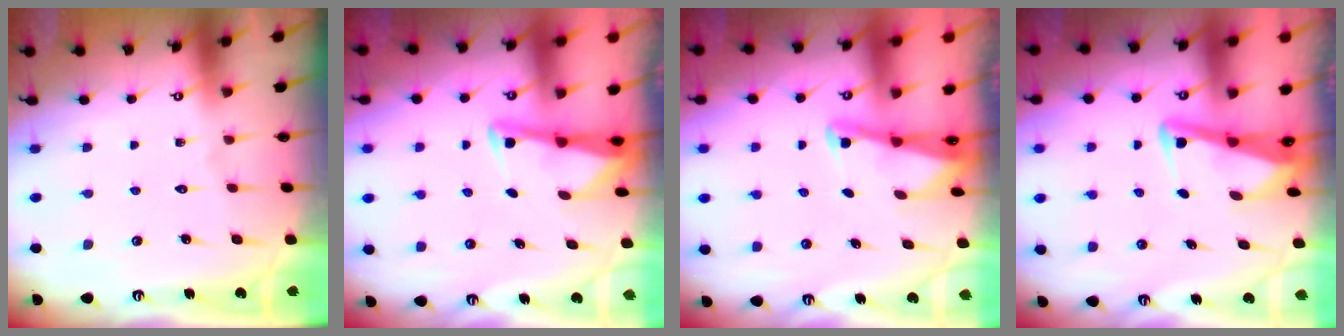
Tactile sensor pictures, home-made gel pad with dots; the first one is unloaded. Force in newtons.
{"total": 3.3, "press": 3.3, "slide": 0.4}
{"total": 2.2, "press": 2.2, "slide": 0.3}
{"total": 3.6, "press": 3.5, "slide": 0.8}